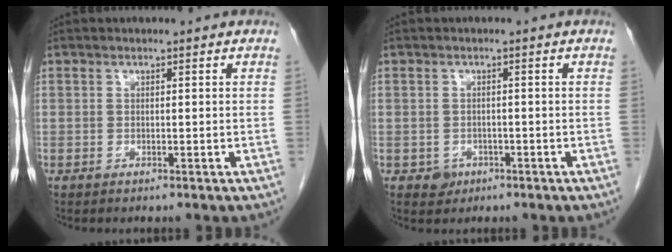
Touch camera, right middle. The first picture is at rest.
{"total": 2.1, "force": [-1.0, 1.7, 0.5], "torque": [-0.005, 0.006, -0.011]}